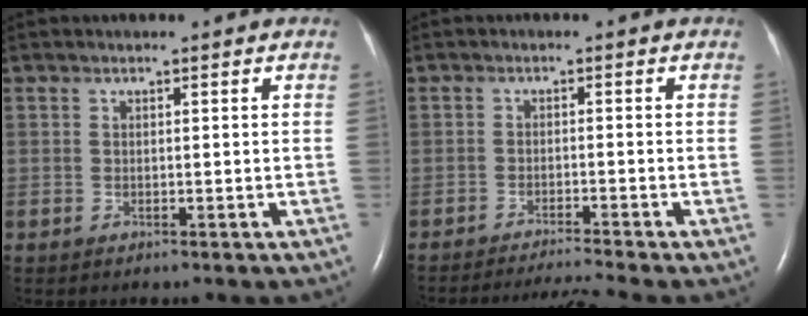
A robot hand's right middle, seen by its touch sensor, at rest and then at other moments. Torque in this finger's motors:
{"motor_torque": [-0.11, 0.12, -0.08, -0.01]}